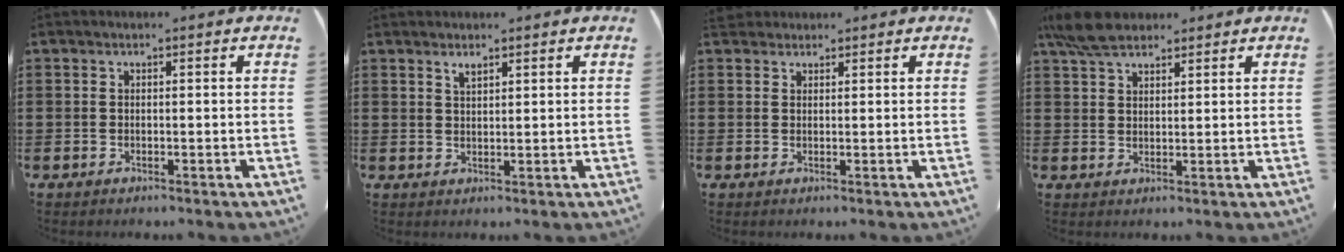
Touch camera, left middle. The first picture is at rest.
{"total": 1.7, "force": [1.4, 0.3, 0.9], "torque": [-0.012, -0.004, 0.025]}
{"total": 2.1, "force": [1.9, 0.8, 0.5], "torque": [-0.016, 0.005, 0.039]}
{"total": 5.8, "force": [4.6, 2.1, 2.8], "torque": [-0.069, -0.002, 0.089]}